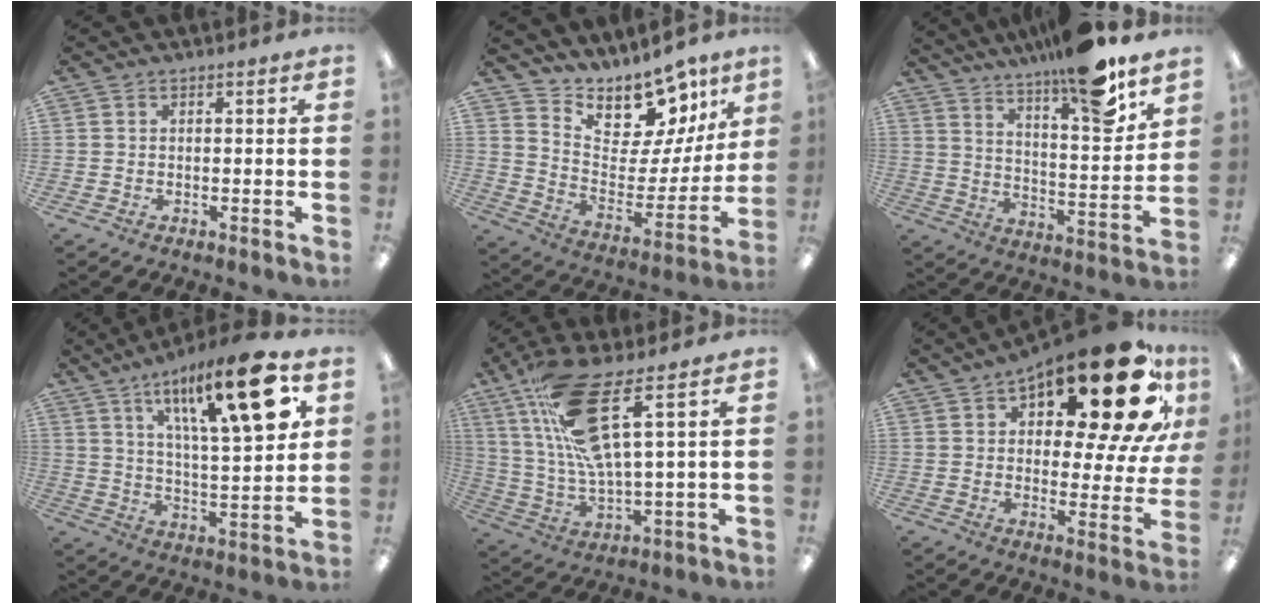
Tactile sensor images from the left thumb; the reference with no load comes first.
{"total": 14.5, "force": [12.5, 6.2, 3.9], "torque": [-0.062, -0.115, 0.220]}
{"total": 14.9, "force": [12.5, 1.8, 7.9], "torque": [-0.126, -0.094, 0.205]}
{"total": 22.7, "force": [11.6, 6.5, 18.4], "torque": [-0.279, -0.053, 0.173]}
{"total": 16.3, "force": [8.0, 3.5, 13.8], "torque": [-0.287, -0.027, 0.131]}
{"total": 26.1, "force": [15.9, 8.7, 18.8], "torque": [-0.261, -0.106, 0.252]}